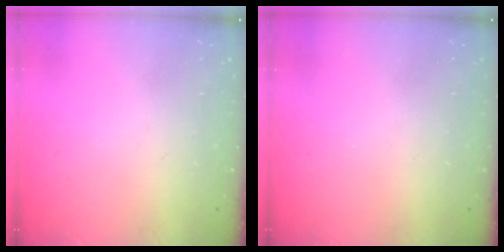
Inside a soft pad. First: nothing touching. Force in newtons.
{"total": 0.0}